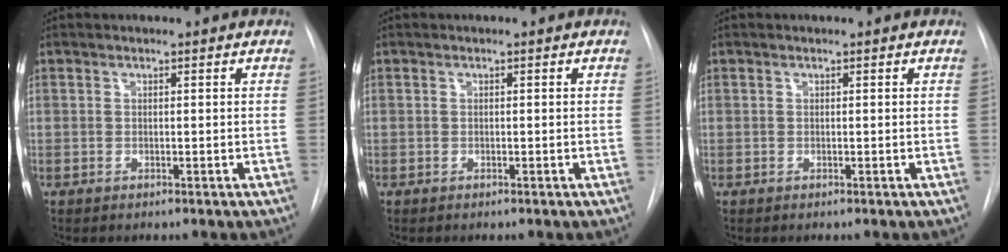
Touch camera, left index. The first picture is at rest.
{"total": 0.0}
{"total": 0.0}